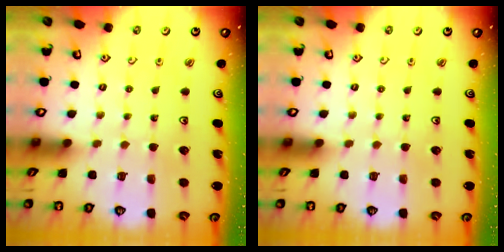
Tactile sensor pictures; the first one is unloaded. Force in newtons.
{"total": 0.0}